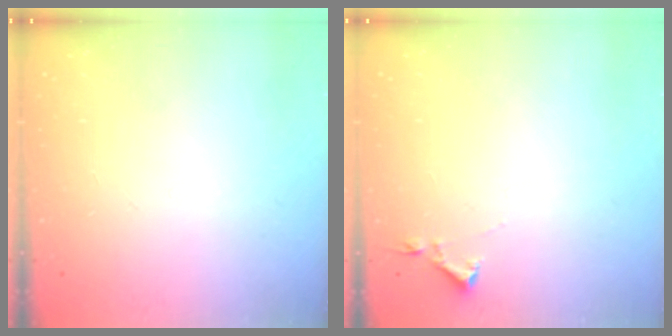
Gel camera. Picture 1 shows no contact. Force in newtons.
{"total": 2.9, "press": 2.9, "slide": 0.5}